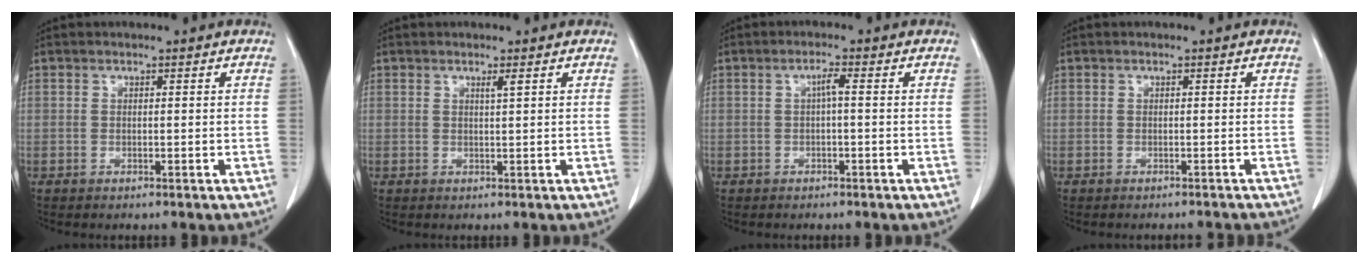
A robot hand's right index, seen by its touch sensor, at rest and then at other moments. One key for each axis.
{"total": 0.9, "fx": 0.5, "fy": -0.2, "fz": 0.7, "tx": -0.017, "ty": -0.004, "tz": 0.011}
{"total": 1.7, "fx": 0.1, "fy": 0.1, "fz": 1.7, "tx": -0.030, "ty": 0.004, "tz": 0.001}
{"total": 2.7, "fx": -2.7, "fy": 0.4, "fz": 0.3, "tx": -0.001, "ty": -0.008, "tz": -0.032}